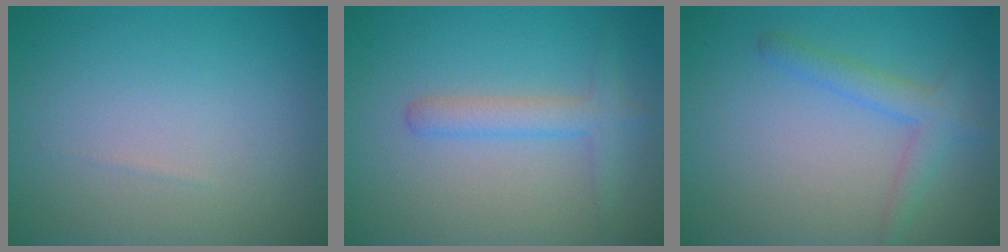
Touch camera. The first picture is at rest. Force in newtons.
{"total": 2.5, "press": 2.5, "slide": 0.1}
{"total": 2.5, "press": 2.5, "slide": 0.1}